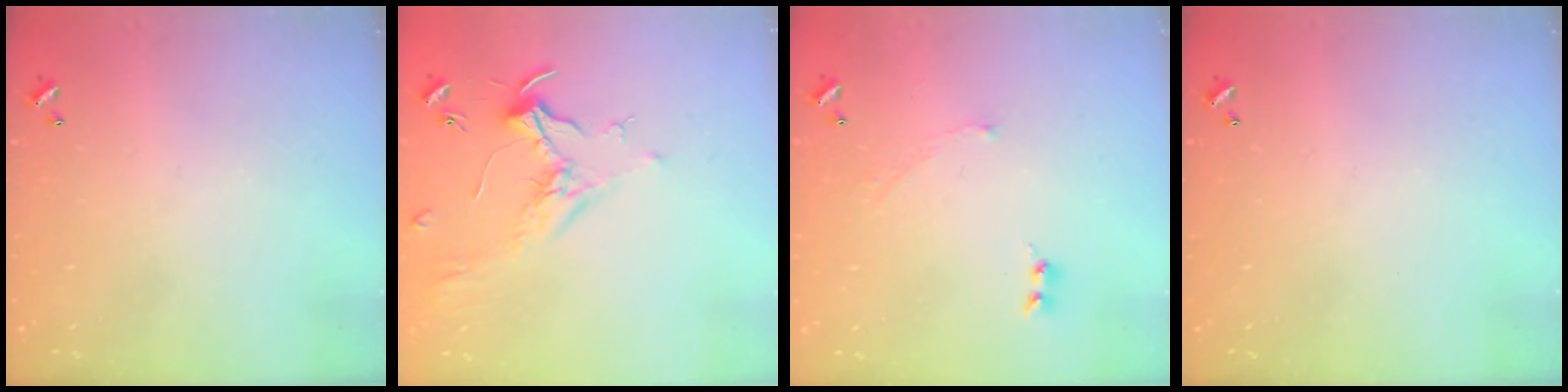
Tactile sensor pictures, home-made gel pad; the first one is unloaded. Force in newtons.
{"total": 1.8, "press": 1.6, "slide": 0.8}
{"total": 2.1, "press": 2.0, "slide": 0.7}
{"total": 0.0}